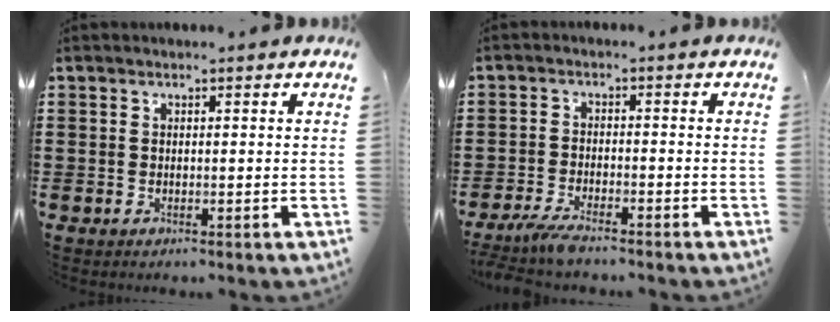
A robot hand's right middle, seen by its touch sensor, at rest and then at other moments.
{"total": 3.3, "force": [-3.0, 0.1, 1.4], "torque": [-0.046, -0.007, -0.065]}